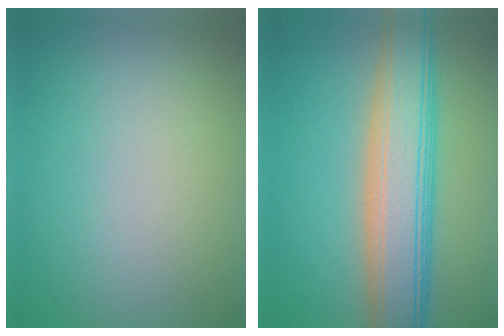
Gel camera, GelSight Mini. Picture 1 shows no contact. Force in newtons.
{"total": 9.1, "press": 9.0, "slide": 0.6}